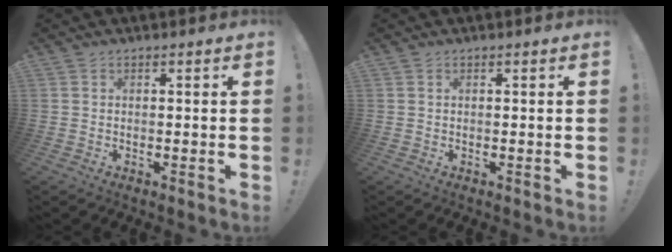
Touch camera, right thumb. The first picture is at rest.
{"total": 0.0}